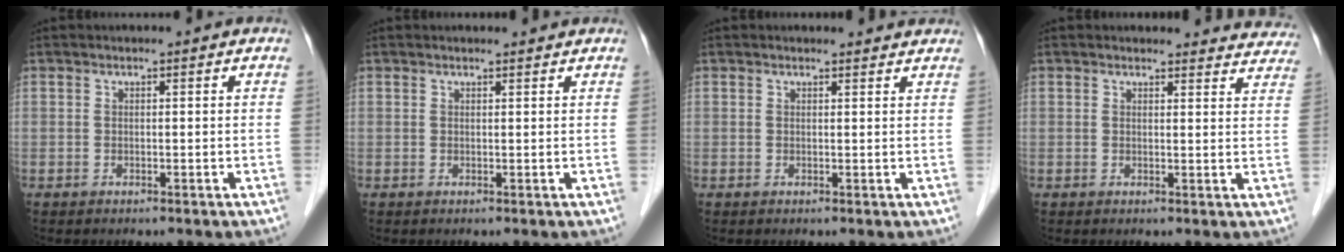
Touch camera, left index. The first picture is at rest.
{"total": 1.5, "force": [1.5, 0.1, 0.1], "torque": [-0.010, 0.002, 0.019]}
{"total": 3.1, "force": [3.0, 0.7, 0.3], "torque": [-0.006, 0.003, 0.025]}
{"total": 9.8, "force": [9.4, 2.5, 0.3], "torque": [0.041, -0.018, 0.067]}